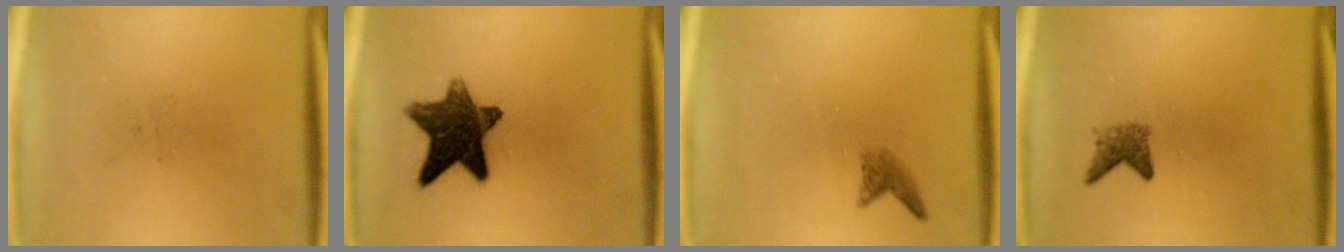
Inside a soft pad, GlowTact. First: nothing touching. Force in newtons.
{"total": 12.3}
{"total": 1.5}
{"total": 2.2}